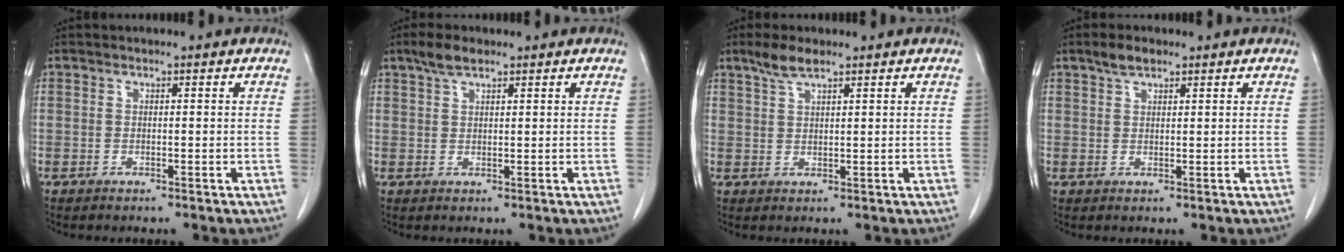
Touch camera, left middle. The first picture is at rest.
{"total": 3.2, "force": [2.4, 0.9, 2.0], "torque": [-0.047, 0.008, 0.047]}
{"total": 3.5, "force": [2.7, 0.6, 2.2], "torque": [-0.052, 0.004, 0.056]}
{"total": 2.6, "force": [2.0, 1.0, 1.5], "torque": [-0.033, 0.006, 0.037]}